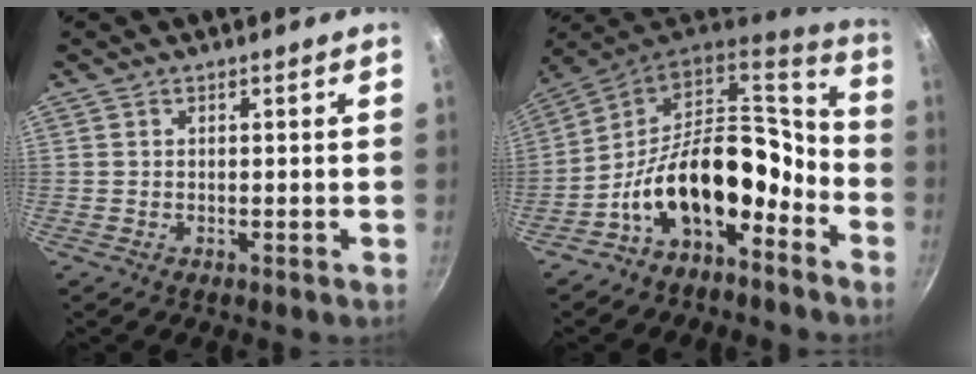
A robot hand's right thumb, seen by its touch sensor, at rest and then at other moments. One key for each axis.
{"total": 17.9, "fx": -7.1, "fy": 10.4, "fz": 12.6, "tx": -0.167, "ty": 0.085, "tz": -0.136}